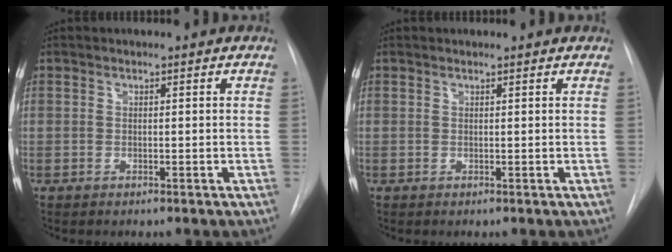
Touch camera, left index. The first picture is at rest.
{"total": 0.8, "force": [0.8, 0.0, 0.0], "torque": [-0.007, 0.009, 0.013]}